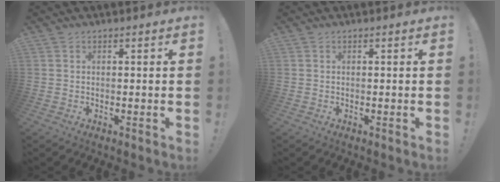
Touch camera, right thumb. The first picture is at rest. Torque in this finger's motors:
{"motor_torque": [0.00, 0.00, -0.08, 0.08, 0.02]}